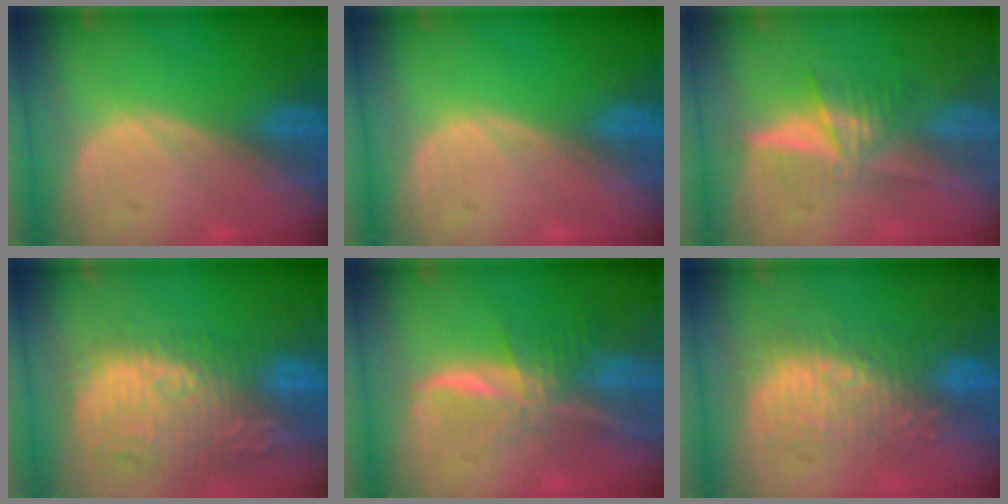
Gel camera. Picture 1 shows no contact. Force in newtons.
{"total": 0.0}
{"total": 5.1, "press": 4.9, "slide": 1.5}
{"total": 13.5, "press": 12.1, "slide": 5.9}
{"total": 7.8, "press": 6.5, "slide": 4.2}
{"total": 8.7, "press": 8.6, "slide": 0.9}